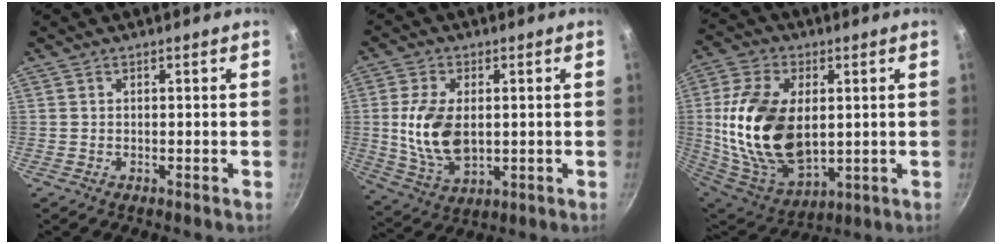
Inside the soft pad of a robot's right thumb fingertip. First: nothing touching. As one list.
[{"total": 12.4, "force": [0.6, 7.4, 9.8], "torque": [-0.181, -0.012, 0.018]}, {"total": 22.5, "force": [1.9, 13.8, 17.7], "torque": [-0.326, -0.013, 0.048]}]